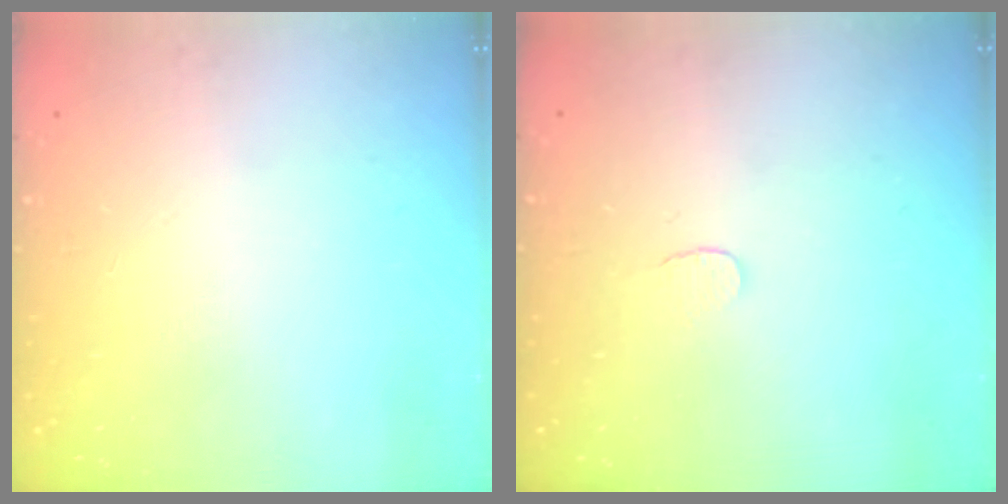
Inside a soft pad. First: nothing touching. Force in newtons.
{"total": 3.0, "press": 3.0, "slide": 0.2}